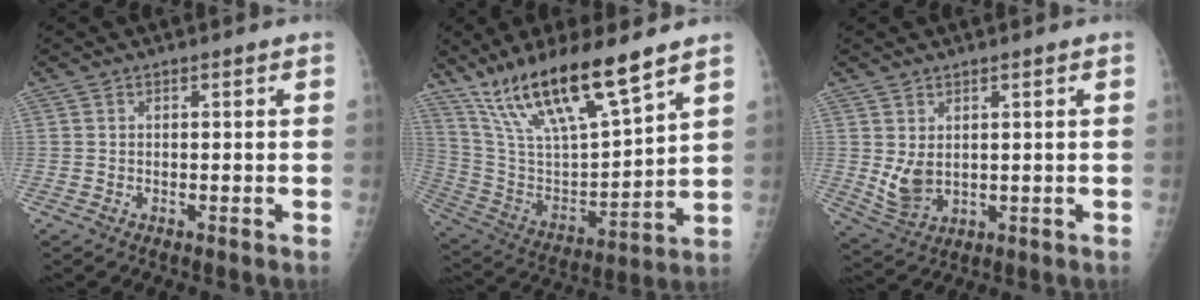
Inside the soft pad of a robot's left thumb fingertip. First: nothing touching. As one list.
[{"total": 20.8, "force": [14.7, 4.2, 14.1], "torque": [-0.246, -0.054, 0.283]}, {"total": 5.5, "force": [1.1, 3.6, 4.0], "torque": [-0.069, -0.017, 0.036]}]